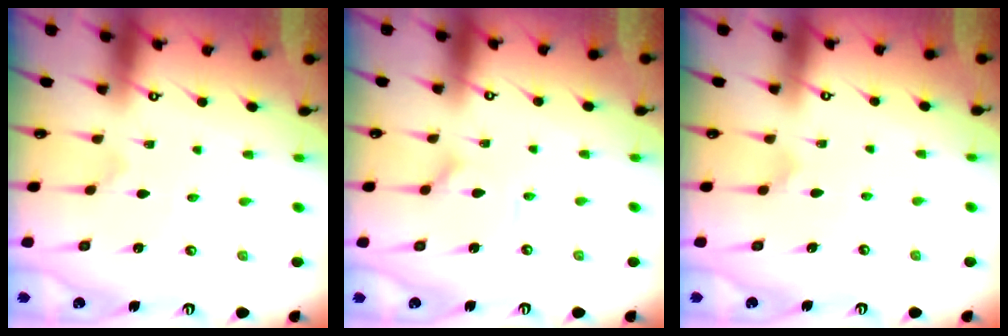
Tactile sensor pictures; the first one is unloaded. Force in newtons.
{"total": 3.4, "press": 3.4, "slide": 0.4}
{"total": 4.6, "press": 4.5, "slide": 0.5}